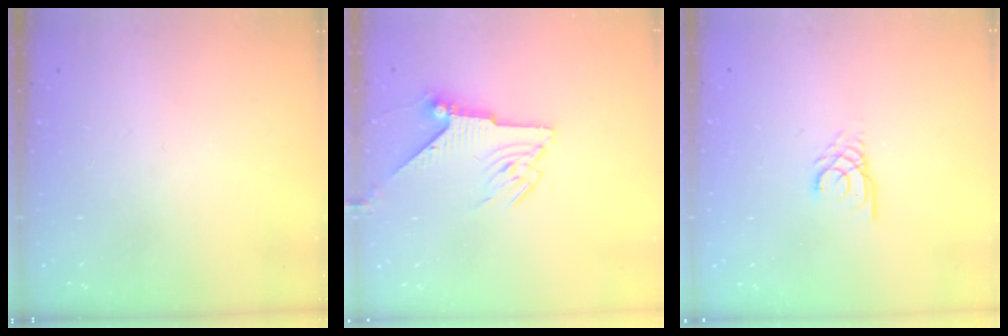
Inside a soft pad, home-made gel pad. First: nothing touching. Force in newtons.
{"total": 7.0, "press": 7.0, "slide": 0.3}
{"total": 3.0, "press": 3.0, "slide": 0.3}